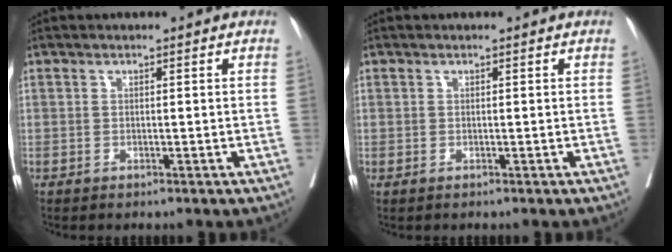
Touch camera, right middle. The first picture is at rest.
{"total": 0.0}